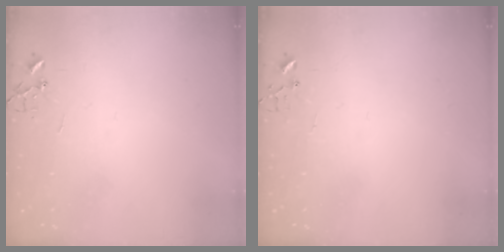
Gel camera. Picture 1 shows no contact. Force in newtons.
{"total": 4.2, "press": 4.2, "slide": 0.3}